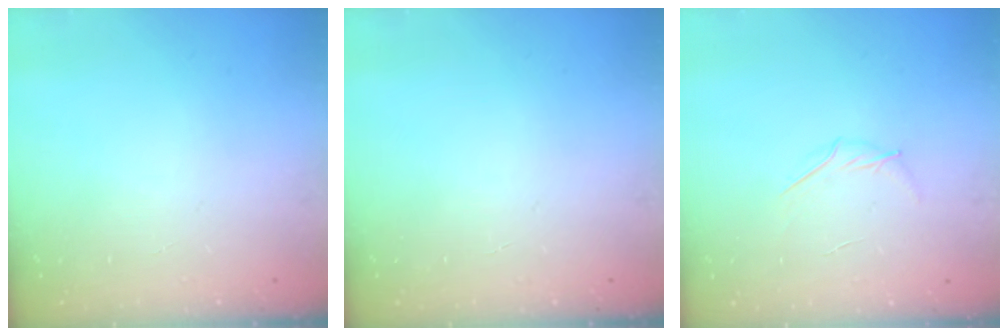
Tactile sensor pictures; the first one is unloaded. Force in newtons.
{"total": 0.0}
{"total": 4.1, "press": 3.9, "slide": 1.1}